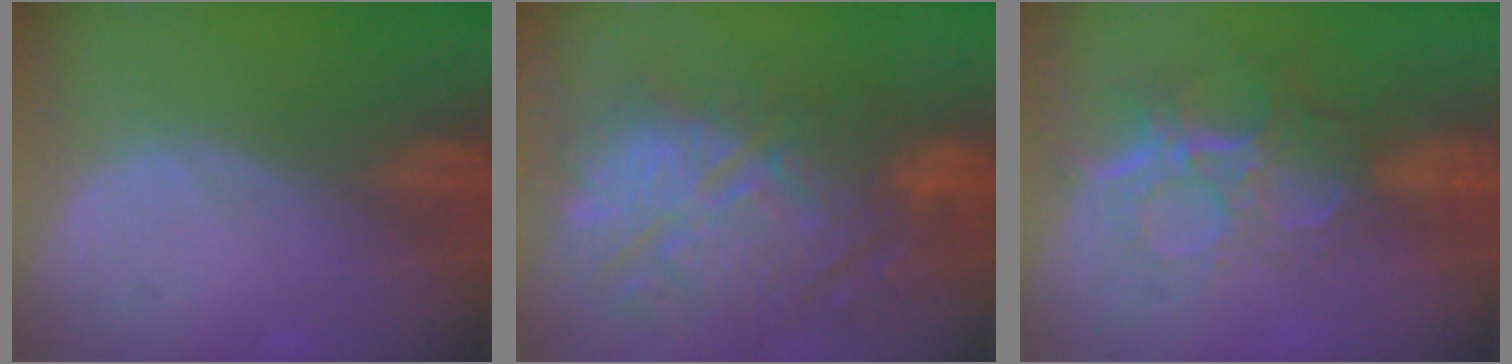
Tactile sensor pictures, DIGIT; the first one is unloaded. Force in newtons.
{"total": 13.7, "press": 12.5, "slide": 5.5}
{"total": 9.5, "press": 8.0, "slide": 5.1}